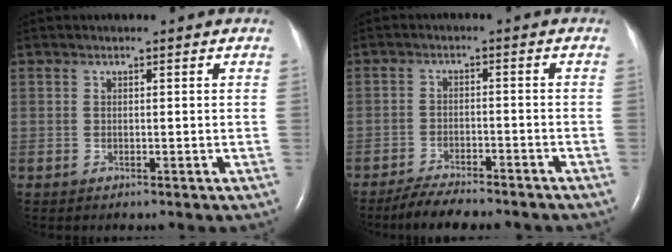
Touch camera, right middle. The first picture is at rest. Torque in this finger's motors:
{"motor_torque": [0.61, -0.59, 0.09, 0.06]}